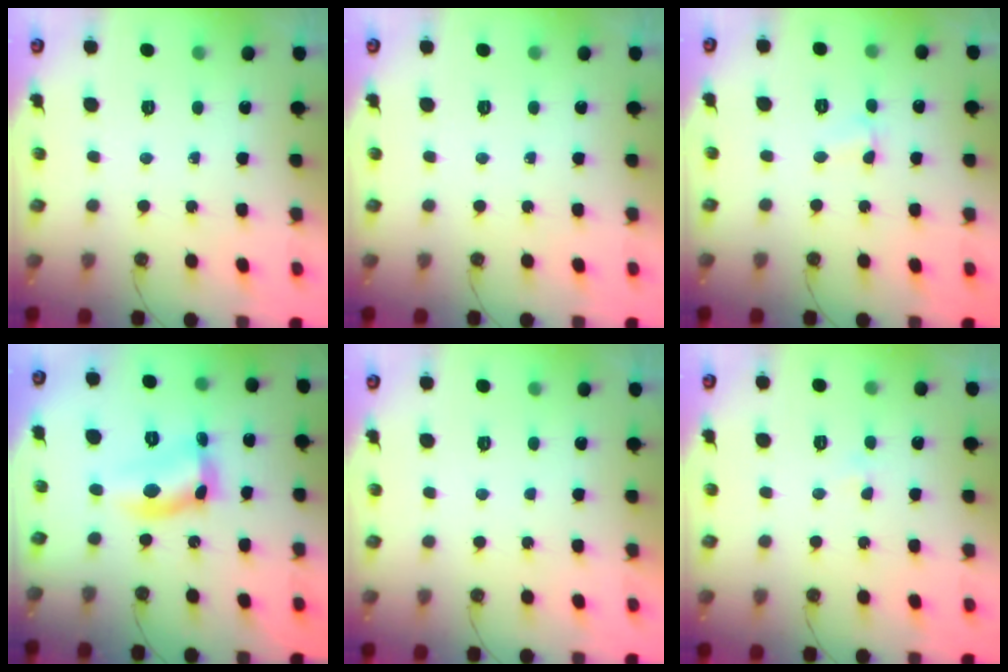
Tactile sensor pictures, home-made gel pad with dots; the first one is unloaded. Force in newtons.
{"total": 0.0}
{"total": 2.7, "press": 2.6, "slide": 0.7}
{"total": 11.0, "press": 11.0, "slide": 0.6}
{"total": 0.0}
{"total": 2.5, "press": 2.5, "slide": 0.4}